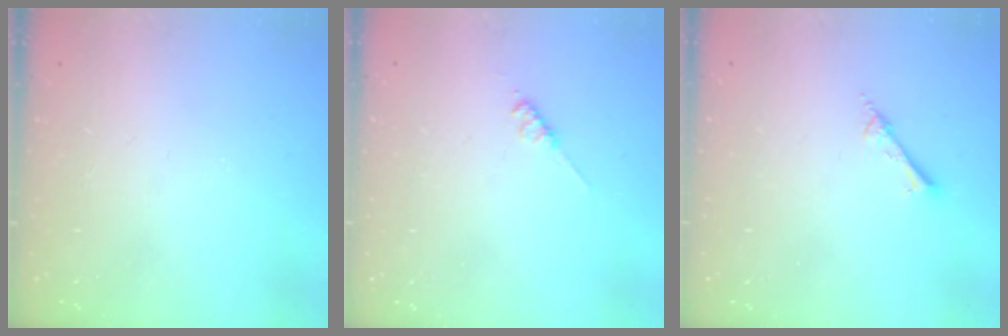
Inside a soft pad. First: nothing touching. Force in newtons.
{"total": 2.8, "press": 2.8, "slide": 0.5}
{"total": 2.0, "press": 2.0, "slide": 0.2}